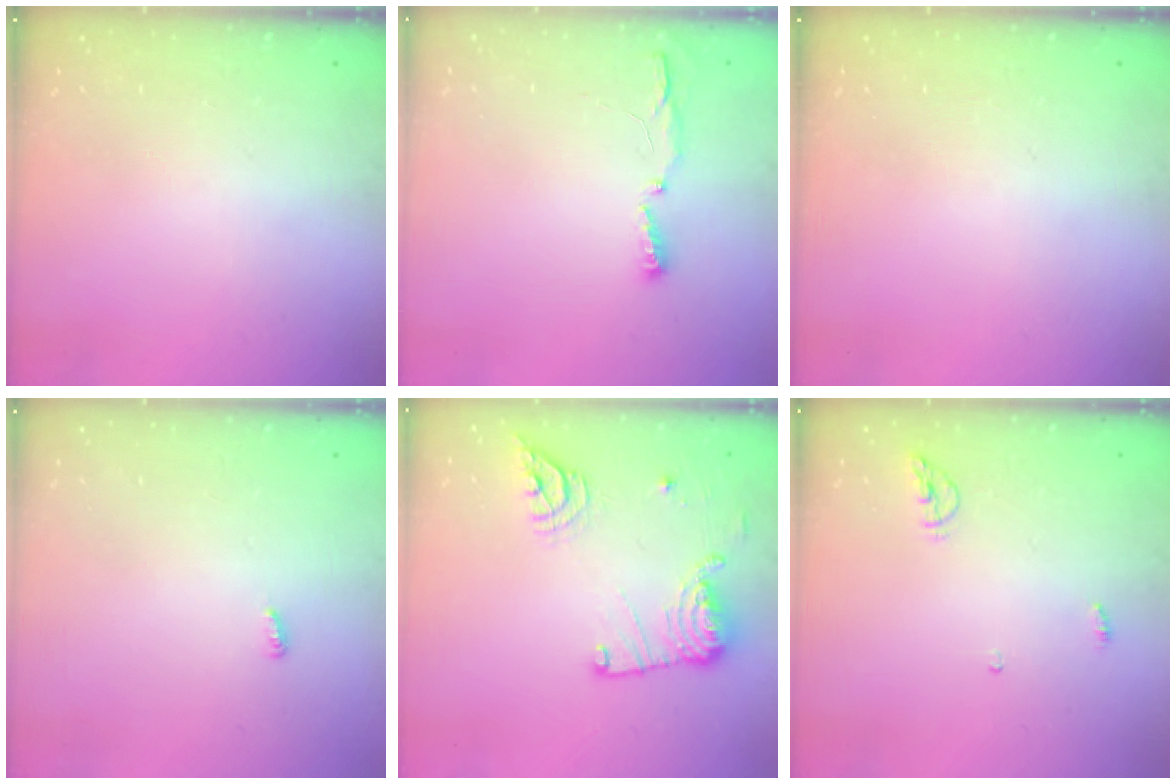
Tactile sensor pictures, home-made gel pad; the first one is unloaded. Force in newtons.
{"total": 3.5, "press": 3.4, "slide": 0.8}
{"total": 0.0}
{"total": 2.6, "press": 2.6, "slide": 0.2}
{"total": 15.8, "press": 15.0, "slide": 4.9}
{"total": 5.2, "press": 5.2, "slide": 0.7}